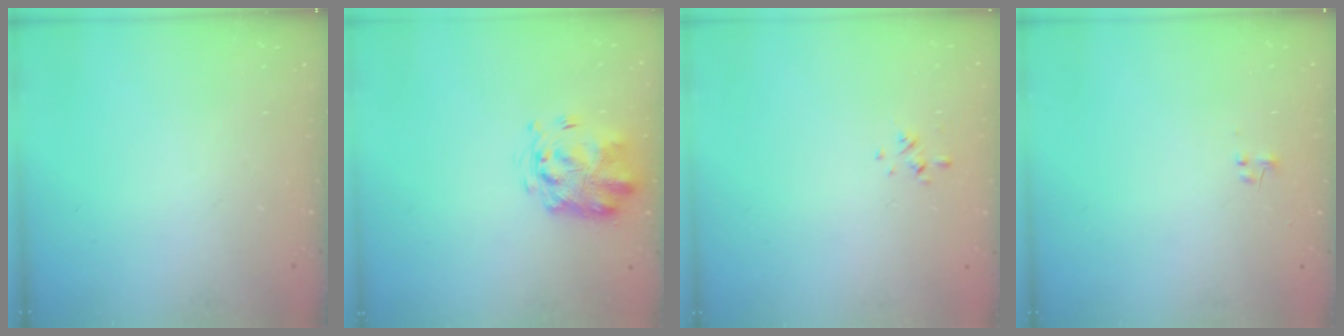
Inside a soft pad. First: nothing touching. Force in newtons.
{"total": 3.1, "press": 2.9, "slide": 1.0}
{"total": 0.6, "press": 0.3, "slide": 0.5}
{"total": 0.6, "press": 0.6, "slide": 0.2}